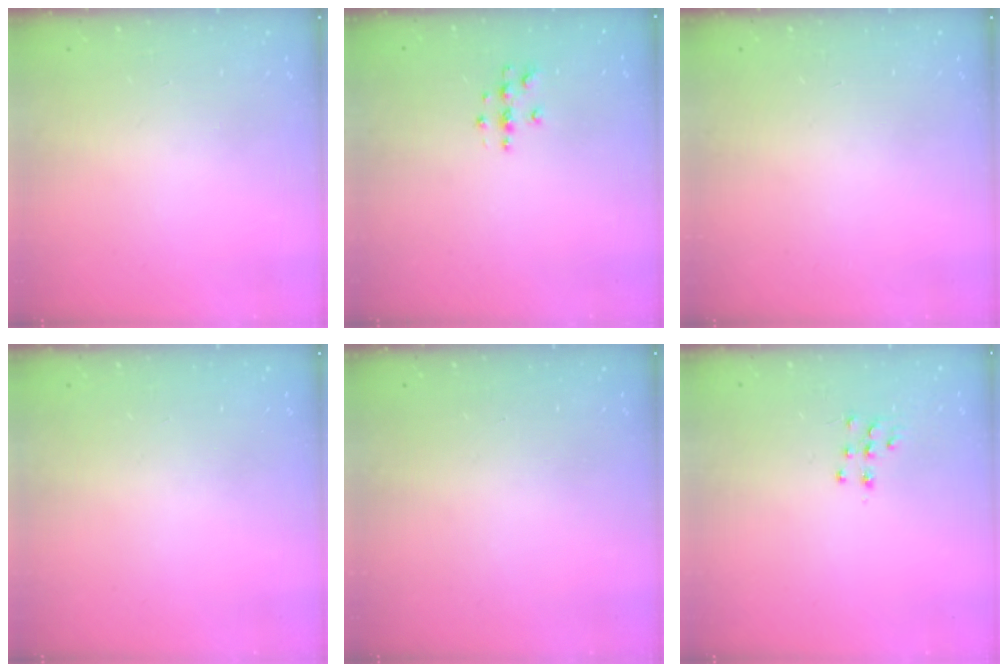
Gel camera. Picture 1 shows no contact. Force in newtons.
{"total": 3.8, "press": 3.8, "slide": 0.4}
{"total": 0.0}
{"total": 0.0}
{"total": 0.0}
{"total": 7.0, "press": 7.0, "slide": 0.3}